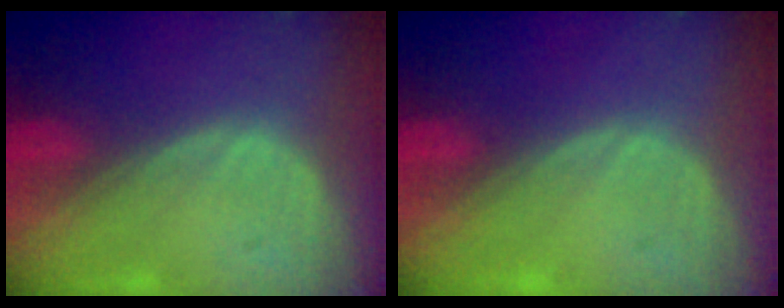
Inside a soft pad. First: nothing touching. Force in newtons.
{"total": 0.0}